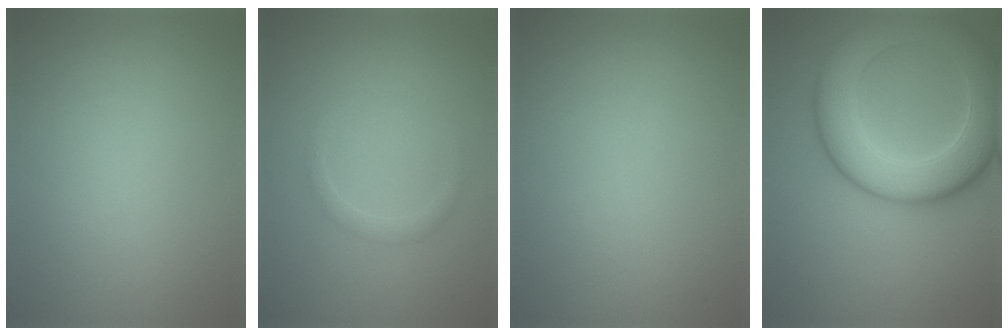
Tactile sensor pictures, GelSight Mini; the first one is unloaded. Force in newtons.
{"total": 1.1, "press": 1.1, "slide": 0.1}
{"total": 0.0}
{"total": 9.4, "press": 9.4, "slide": 0.3}